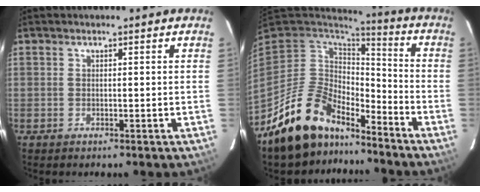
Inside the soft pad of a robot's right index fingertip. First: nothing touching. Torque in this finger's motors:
{"motor_torque": [1.06, -1.08, 0.53, 0.16]}